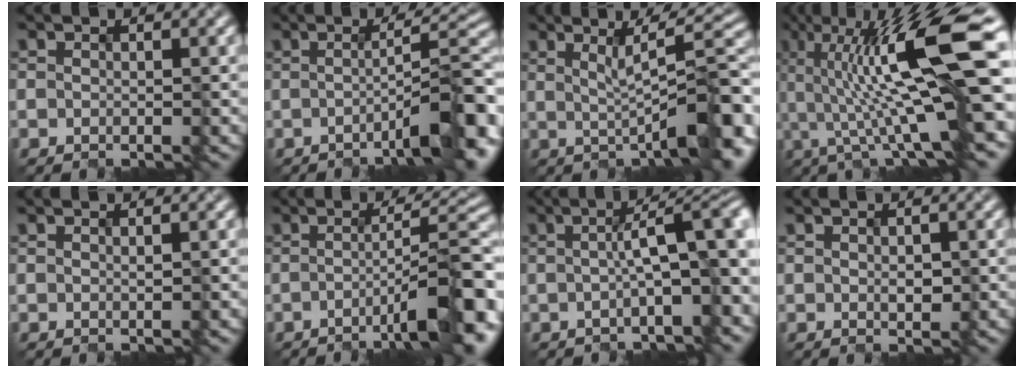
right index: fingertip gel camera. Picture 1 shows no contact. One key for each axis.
{"total": 9.2, "fx": -2.0, "fy": 2.0, "fz": 8.8, "tx": -0.100, "ty": 0.008, "tz": -0.037}
{"total": 9.1, "fx": -0.3, "fy": 2.4, "fz": 8.8, "tx": -0.107, "ty": 0.015, "tz": -0.004}
{"total": 13.2, "fx": 1.6, "fy": 2.6, "fz": 12.8, "tx": -0.205, "ty": 0.017, "tz": 0.028}
{"total": 0.7, "fx": 0.4, "fy": 0.3, "fz": 0.5, "tx": -0.004, "ty": 0.001, "tz": 0.001}
{"total": 10.3, "fx": -2.5, "fy": 2.3, "fz": 9.7, "tx": -0.112, "ty": 0.007, "tz": -0.042}
{"total": 8.7, "fx": 0.3, "fy": 2.5, "fz": 8.3, "tx": -0.098, "ty": 0.020, "tz": 0.005}
{"total": 1.0, "fx": 0.0, "fy": 0.3, "fz": 0.9, "tx": -0.020, "ty": -0.003, "tz": 0.009}